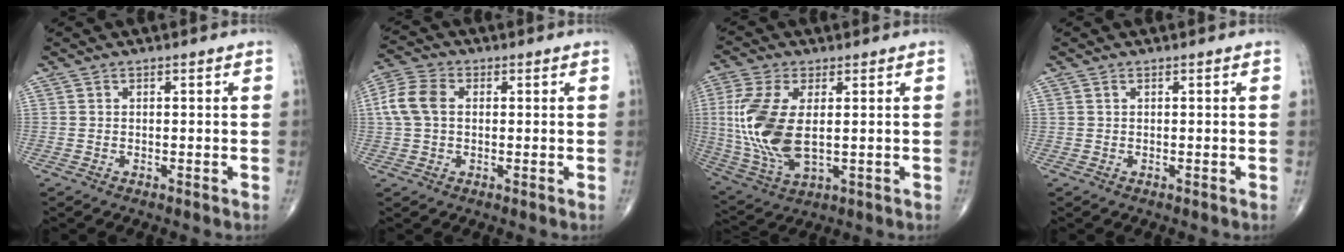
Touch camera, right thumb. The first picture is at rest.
{"total": 7.3, "force": [0.9, 5.1, 5.2], "torque": [-0.118, 0.019, 0.013]}
{"total": 15.5, "force": [0.7, 7.7, 13.4], "torque": [-0.310, -0.014, 0.024]}
{"total": 0.0}